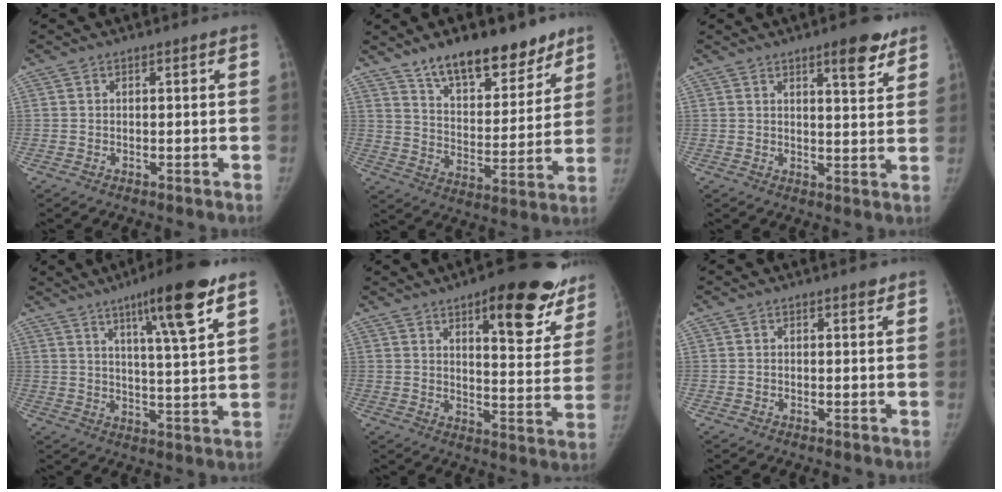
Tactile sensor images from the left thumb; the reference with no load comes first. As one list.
[{"total": 17.8, "force": [12.9, 7.8, 9.5], "torque": [-0.088, -0.072, 0.209]}, {"total": 7.4, "force": [4.8, 2.1, 5.2], "torque": [-0.055, -0.027, 0.064]}, {"total": 14.3, "force": [8.1, 1.5, 11.6], "torque": [-0.173, -0.037, 0.123]}, {"total": 21.8, "force": [12.9, 7.7, 15.8], "torque": [-0.148, -0.058, 0.167]}, {"total": 0.9, "force": [0.7, 0.4, 0.4], "torque": [-0.003, -0.004, 0.007]}]